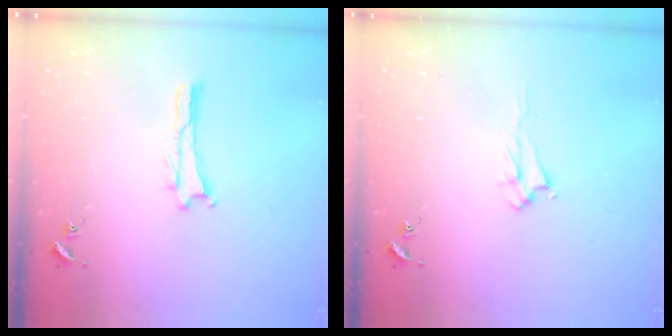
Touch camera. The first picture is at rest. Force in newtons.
{"total": 2.2, "press": 2.2, "slide": 0.4}